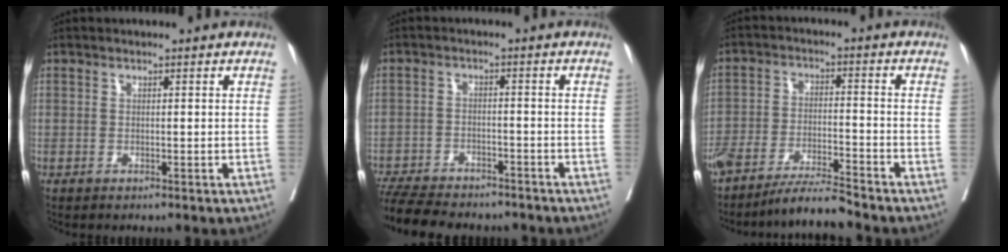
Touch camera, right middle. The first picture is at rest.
{"total": 13.6, "force": [-12.0, 3.5, 5.4], "torque": [-0.115, -0.009, -0.174]}
{"total": 7.9, "force": [-7.2, -0.3, 3.3], "torque": [-0.054, -0.009, -0.132]}